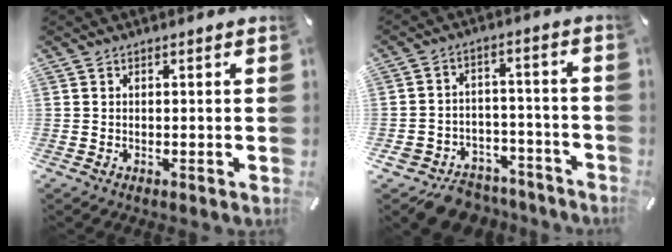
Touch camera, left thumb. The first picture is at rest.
{"total": 8.5, "force": [-6.4, 5.3, 1.5], "torque": [-0.017, 0.040, -0.115]}